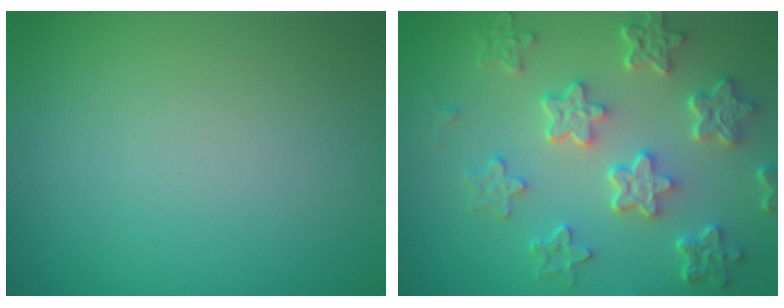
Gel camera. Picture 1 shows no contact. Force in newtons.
{"total": 6.1, "press": 4.7, "slide": 3.9}